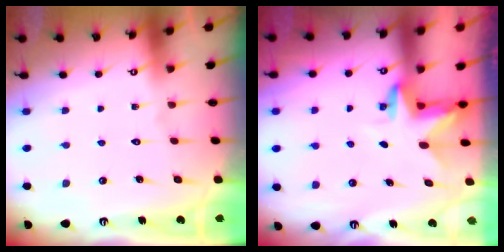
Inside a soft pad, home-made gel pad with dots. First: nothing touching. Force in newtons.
{"total": 3.4, "press": 3.4, "slide": 0.2}